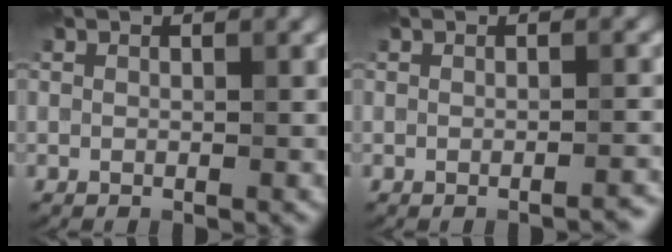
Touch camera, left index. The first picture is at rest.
{"total": 1.0, "force": [-0.8, 0.0, 0.5], "torque": [-0.008, 0.005, -0.010]}